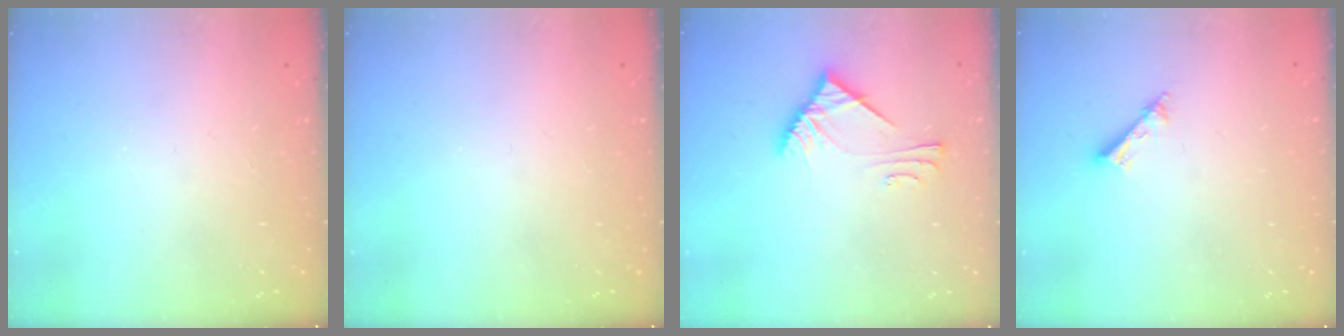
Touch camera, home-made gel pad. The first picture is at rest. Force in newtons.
{"total": 0.0}
{"total": 7.0, "press": 7.0, "slide": 0.5}
{"total": 3.4, "press": 3.4, "slide": 0.1}